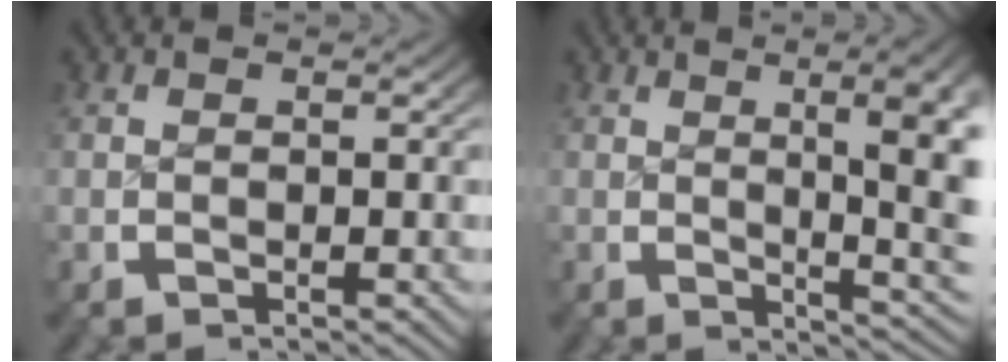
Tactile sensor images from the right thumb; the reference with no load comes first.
{"total": 8.4, "force": [0.7, 3.5, 7.6], "torque": [-0.090, -0.006, 0.013]}